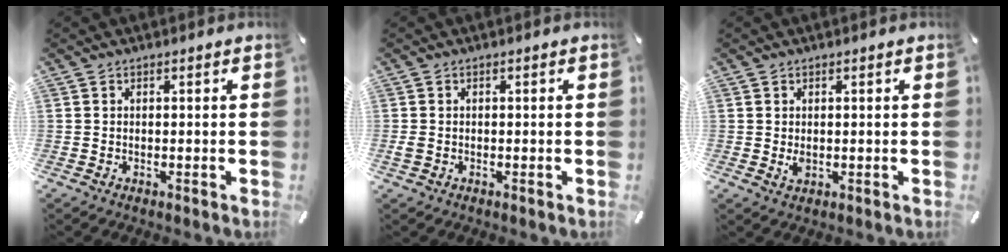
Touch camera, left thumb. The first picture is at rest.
{"total": 1.2, "force": [-0.2, 0.8, 0.8], "torque": [-0.016, 0.003, -0.005]}
{"total": 2.6, "force": [0.1, 2.0, 1.7], "torque": [-0.029, -0.002, 0.001]}